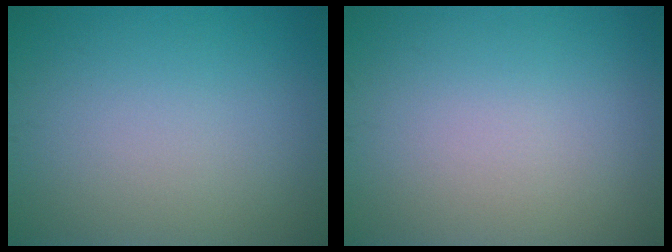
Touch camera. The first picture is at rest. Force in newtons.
{"total": 0.0}